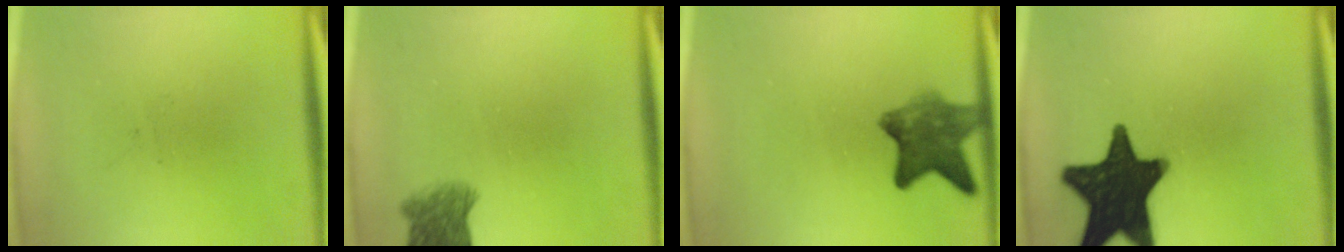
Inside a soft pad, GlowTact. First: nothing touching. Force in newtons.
{"total": 4.4}
{"total": 6.8}
{"total": 19.3}